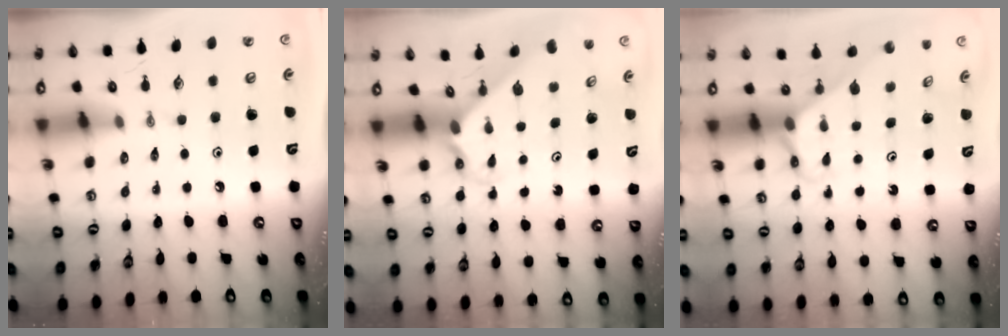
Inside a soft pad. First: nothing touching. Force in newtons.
{"total": 2.4, "press": 2.4, "slide": 0.2}
{"total": 2.6, "press": 2.6, "slide": 0.1}